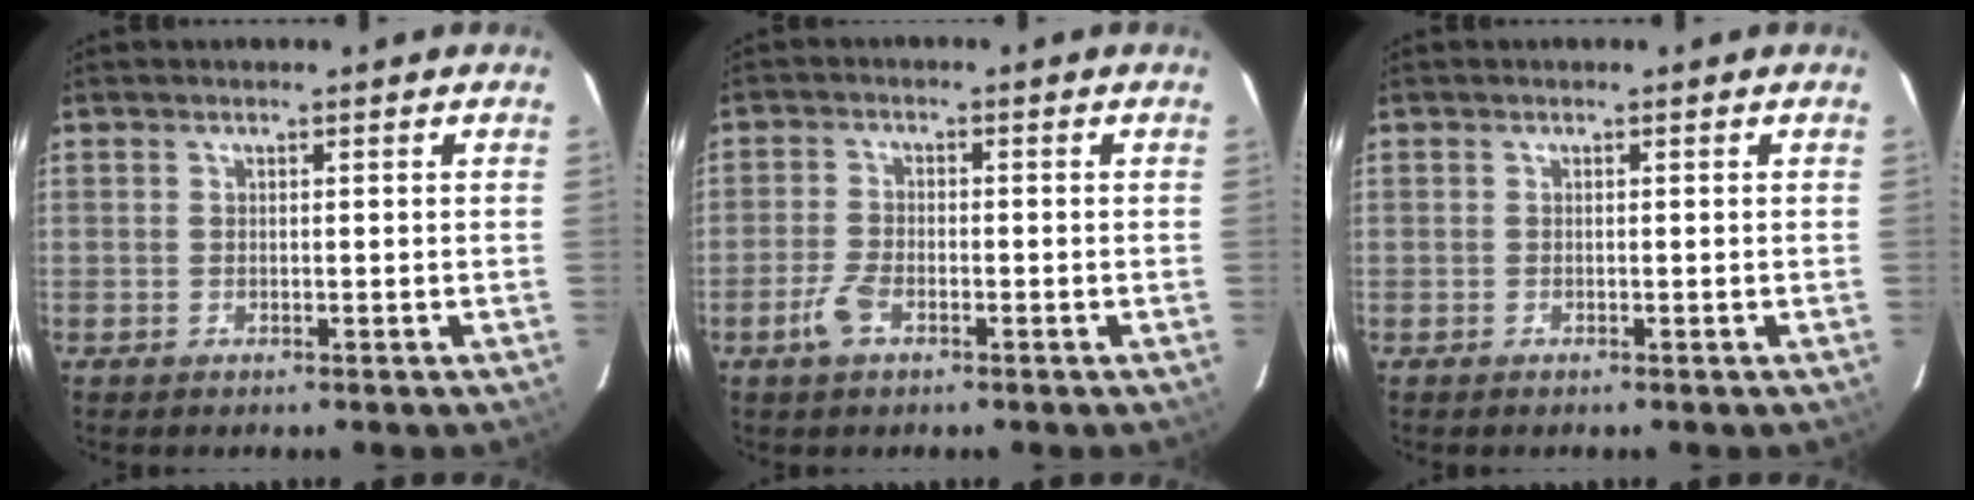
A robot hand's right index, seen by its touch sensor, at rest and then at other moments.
{"total": 4.4, "force": [-2.2, 2.2, 3.1], "torque": [-0.079, 0.000, -0.044]}
{"total": 0.0}